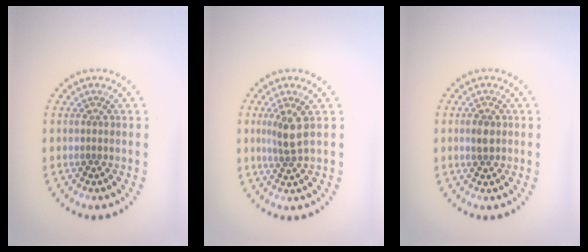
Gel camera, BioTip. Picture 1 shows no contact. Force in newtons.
{"total": 2.2, "press": 1.7, "slide": 1.4}
{"total": 1.4, "press": 1.4, "slide": 0.1}